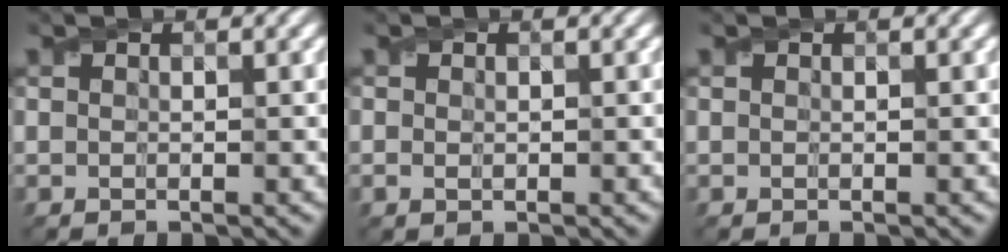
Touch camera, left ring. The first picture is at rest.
{"total": 1.0, "force": [0.0, 0.7, 0.7], "torque": [-0.011, -0.001, 0.000]}
{"total": 0.0}